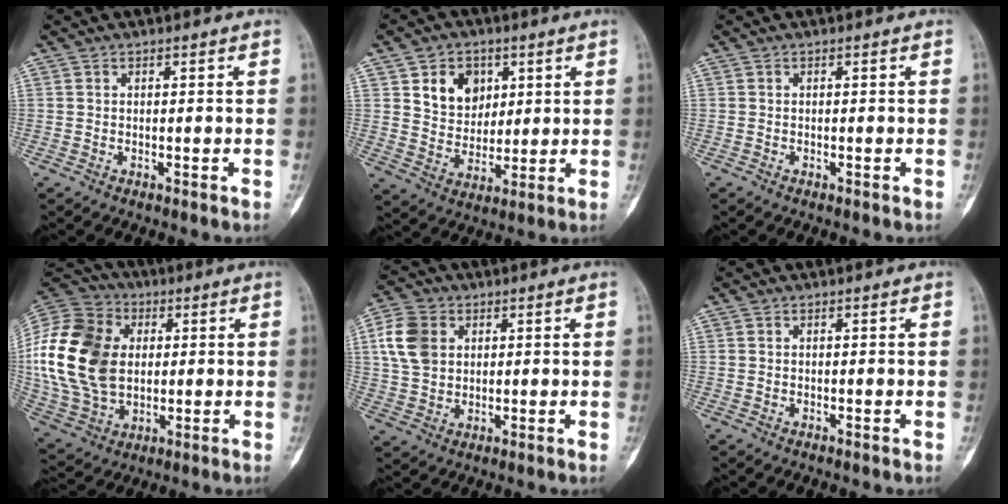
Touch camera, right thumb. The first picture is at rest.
{"total": 9.8, "force": [3.7, 7.6, 4.9], "torque": [-0.042, -0.018, 0.069]}
{"total": 0.0}
{"total": 23.8, "force": [2.2, 17.5, 15.9], "torque": [-0.322, 0.004, 0.049]}
{"total": 9.0, "force": [2.4, 6.9, 5.2], "torque": [-0.088, 0.004, 0.045]}
{"total": 0.0}